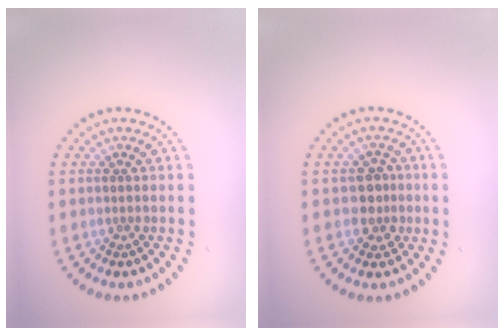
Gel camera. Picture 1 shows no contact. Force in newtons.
{"total": 2.4, "press": 2.2, "slide": 1.0}